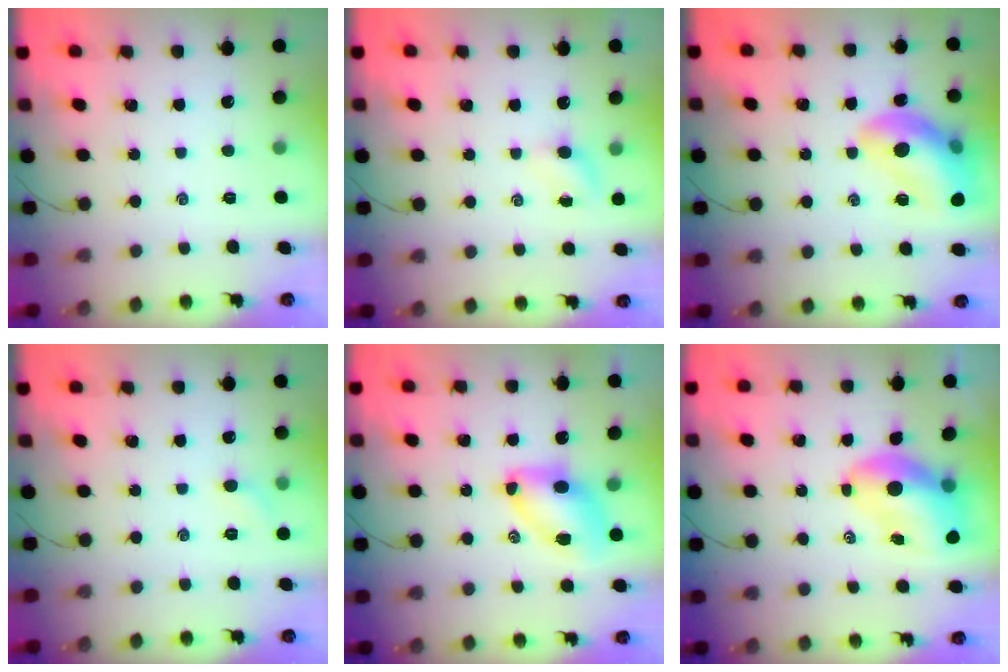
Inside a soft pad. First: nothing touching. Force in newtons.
{"total": 3.5, "press": 3.3, "slide": 1.1}
{"total": 17.3, "press": 17.1, "slide": 2.7}
{"total": 4.4, "press": 4.2, "slide": 1.3}
{"total": 8.5, "press": 8.4, "slide": 1.6}
{"total": 9.0, "press": 8.7, "slide": 2.4}